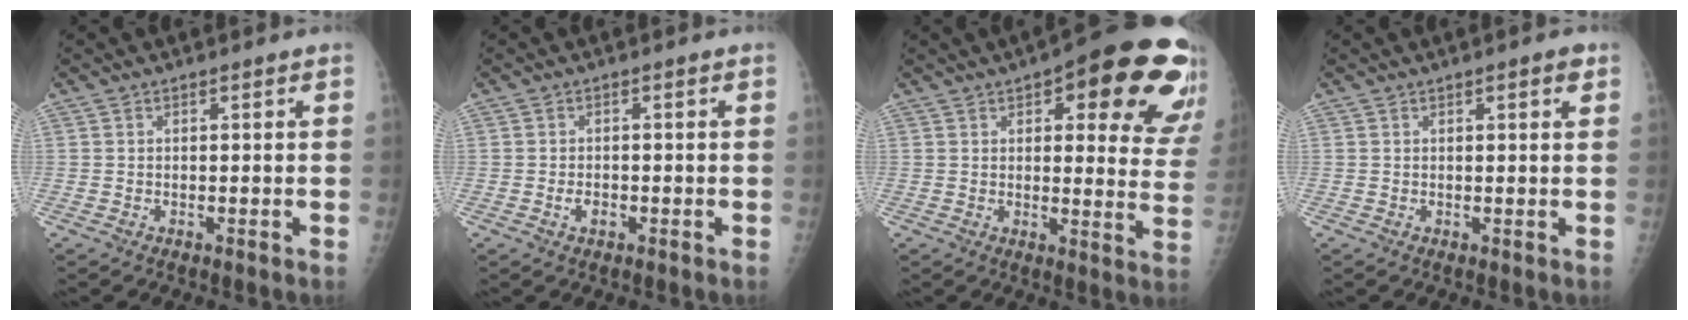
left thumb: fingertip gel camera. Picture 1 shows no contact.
{"total": 1.8, "force": [-0.7, 1.2, 1.2], "torque": [-0.019, 0.003, -0.011]}
{"total": 22.7, "force": [11.7, 8.2, 17.6], "torque": [-0.173, -0.031, 0.130]}
{"total": 2.1, "force": [1.1, 0.5, 1.7], "torque": [-0.020, -0.001, 0.012]}